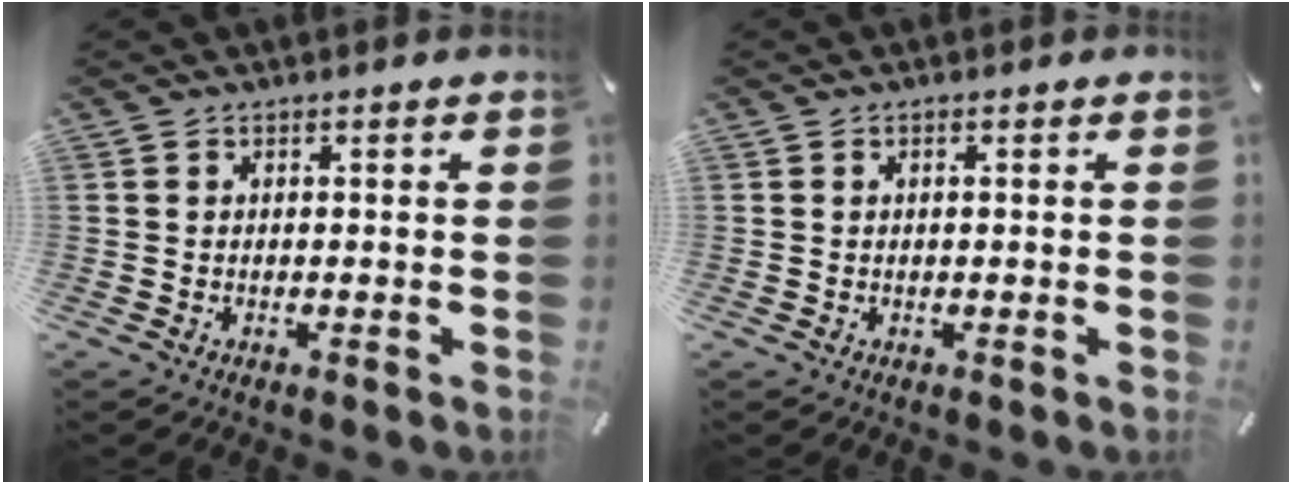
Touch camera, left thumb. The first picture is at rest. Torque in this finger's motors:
{"motor_torque": [-0.19, -0.42, -0.33, 0.04, -0.02]}